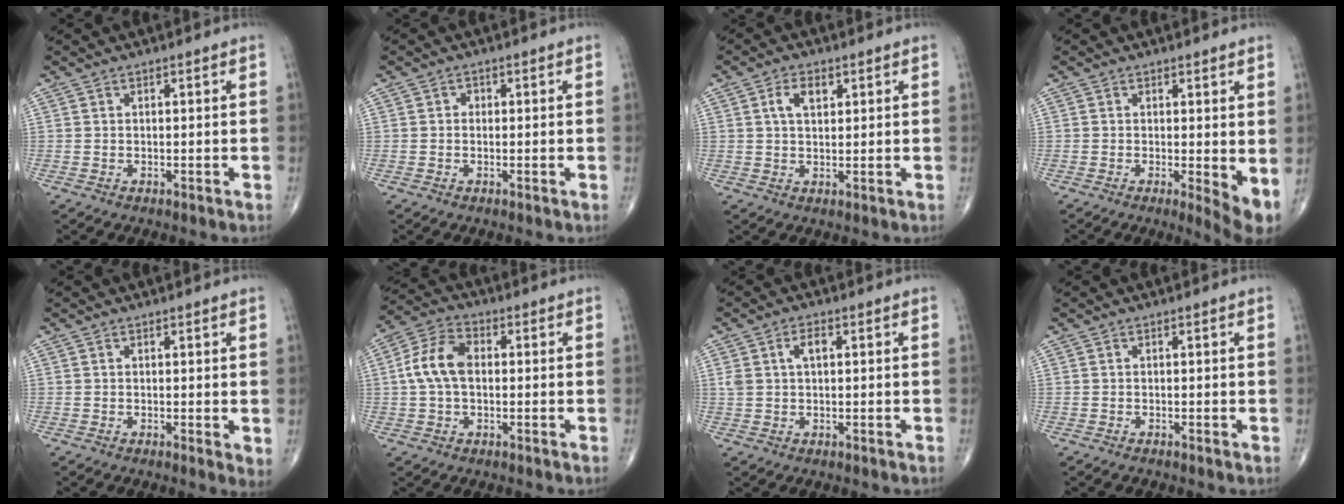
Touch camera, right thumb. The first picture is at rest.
{"total": 0.9, "force": [0.0, 0.8, 0.4], "torque": [0.002, 0.003, -0.006]}
{"total": 4.2, "force": [1.6, 2.4, 3.1], "torque": [-0.052, 0.000, 0.028]}
{"total": 4.9, "force": [0.1, 1.4, 4.7], "torque": [-0.065, -0.013, 0.001]}
{"total": 2.2, "force": [0.3, 0.7, 2.0], "torque": [-0.029, -0.008, 0.001]}
{"total": 8.8, "force": [0.4, 5.6, 6.8], "torque": [-0.135, 0.026, 0.000]}
{"total": 4.1, "force": [1.1, 2.2, 3.2], "torque": [-0.069, 0.012, 0.023]}
{"total": 0.7, "force": [-0.3, 0.2, 0.5], "torque": [-0.012, -0.003, -0.010]}